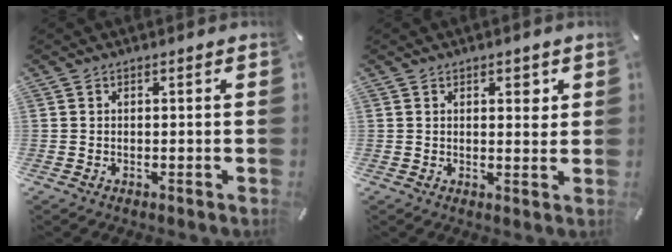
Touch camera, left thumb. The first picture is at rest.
{"total": 3.0, "force": [1.3, 1.8, 2.0], "torque": [-0.010, -0.007, 0.014]}